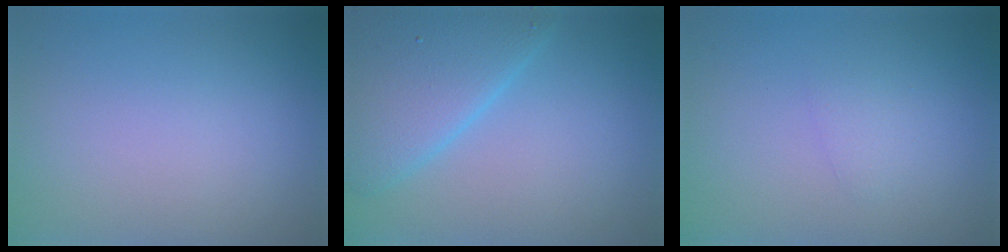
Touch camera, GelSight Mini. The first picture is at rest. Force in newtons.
{"total": 6.2, "press": 6.2, "slide": 0.2}
{"total": 0.9, "press": 0.9, "slide": 0.0}